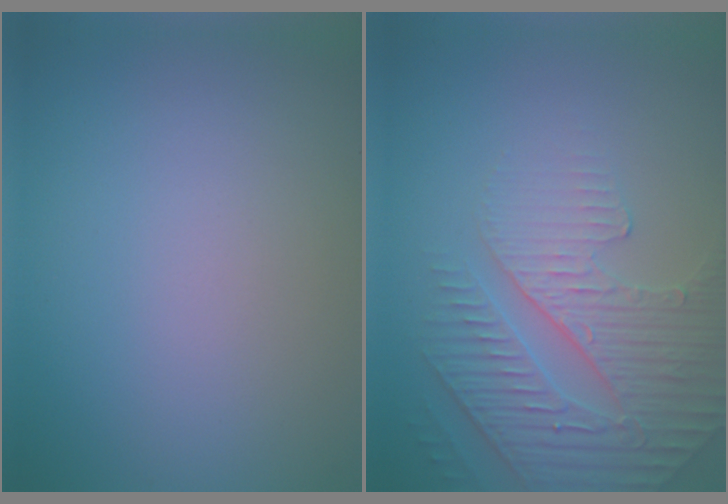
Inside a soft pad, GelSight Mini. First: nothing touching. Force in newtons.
{"total": 4.4, "press": 4.1, "slide": 1.4}